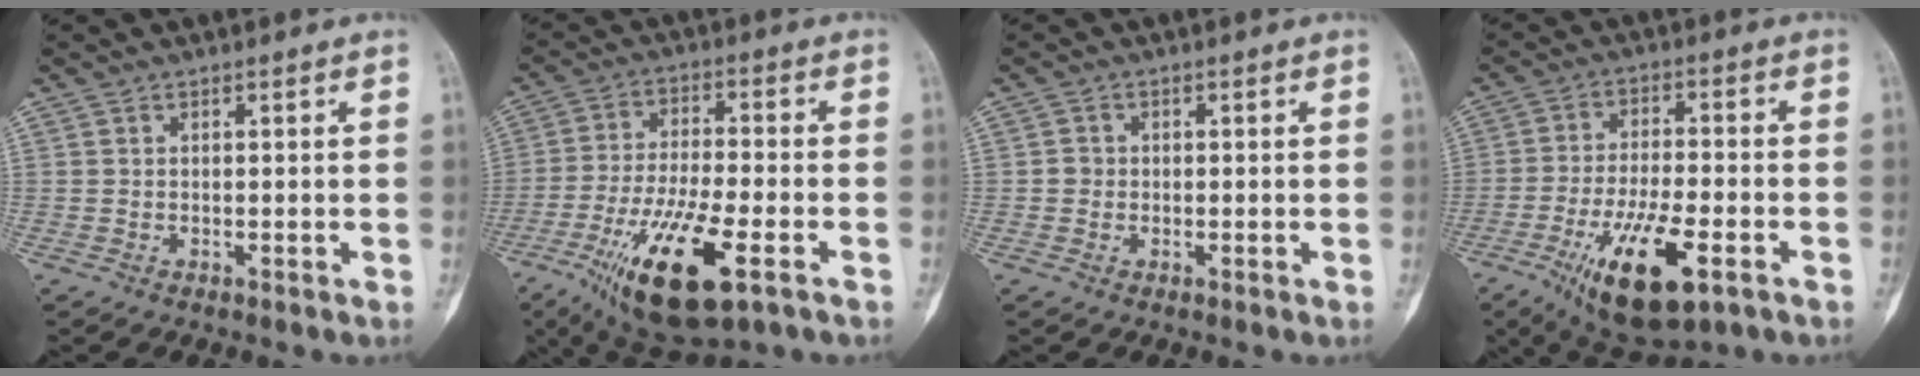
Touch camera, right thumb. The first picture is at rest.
{"total": 18.3, "force": [-8.1, 5.6, 15.4], "torque": [-0.306, 0.004, -0.134]}
{"total": 1.5, "force": [-0.2, 1.4, 0.4], "torque": [0.000, 0.005, -0.005]}
{"total": 15.6, "force": [-6.9, 5.5, 12.9], "torque": [-0.228, 0.010, -0.108]}